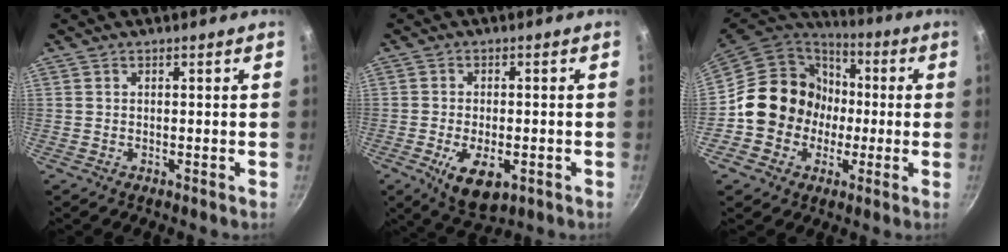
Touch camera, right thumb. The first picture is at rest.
{"total": 8.8, "force": [-3.1, 4.4, 7.0], "torque": [-0.109, 0.000, -0.041]}
{"total": 16.3, "force": [-1.1, 15.1, 6.1], "torque": [-0.064, 0.042, -0.019]}